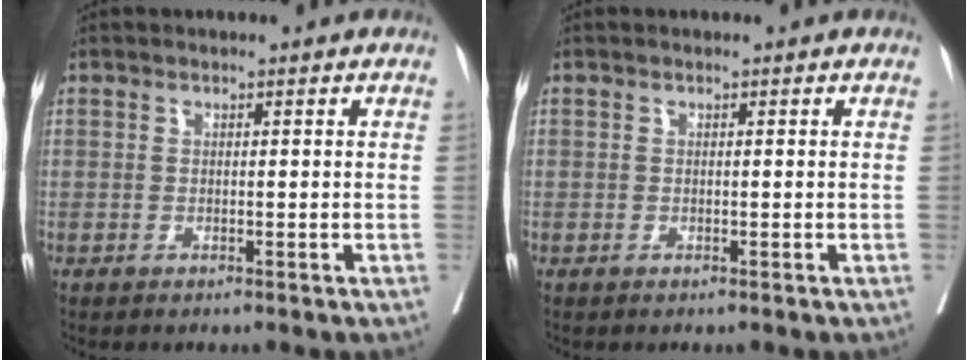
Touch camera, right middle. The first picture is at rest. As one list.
[{"total": 0.0}]